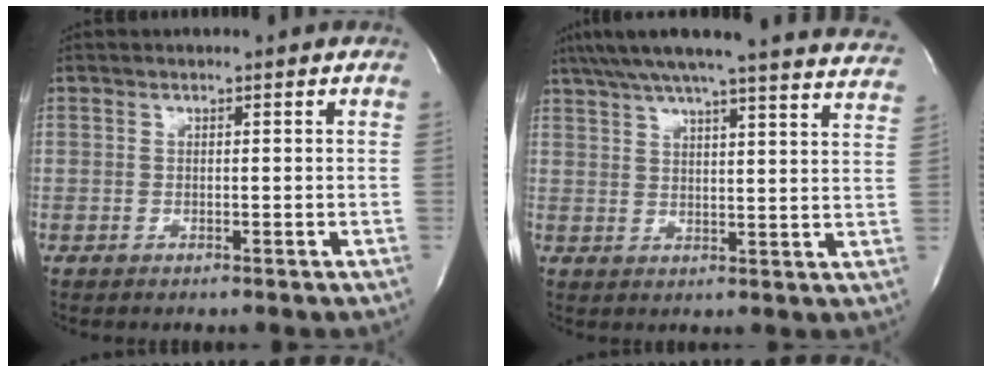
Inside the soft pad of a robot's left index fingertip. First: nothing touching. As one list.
[{"total": 29.0, "force": [26.3, 2.1, 12.0], "torque": [-0.198, -0.039, 0.316]}]